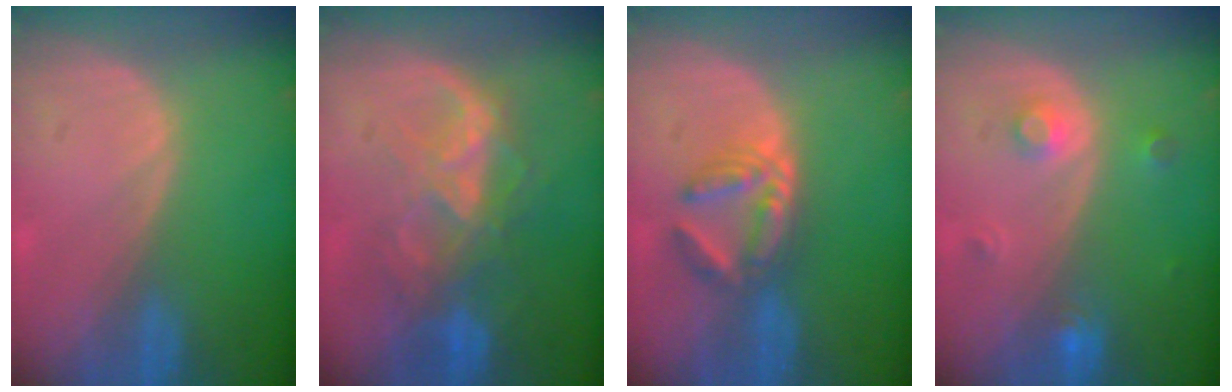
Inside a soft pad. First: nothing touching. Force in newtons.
{"total": 8.6, "press": 7.5, "slide": 4.1}
{"total": 6.0, "press": 5.4, "slide": 2.7}
{"total": 3.1, "press": 2.9, "slide": 1.2}